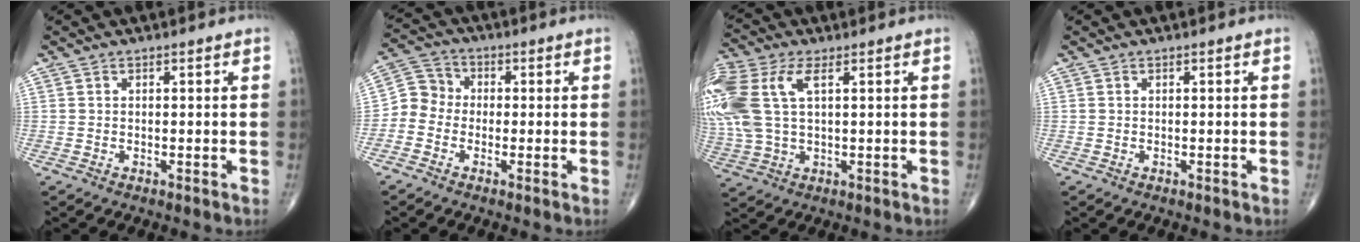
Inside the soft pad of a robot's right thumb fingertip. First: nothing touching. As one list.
[{"total": 5.5, "force": [-1.3, 4.9, 2.0], "torque": [-0.018, 0.023, -0.045]}, {"total": 16.8, "force": [4.4, 8.9, 13.5], "torque": [-0.360, 0.015, 0.087]}, {"total": 0.0}]